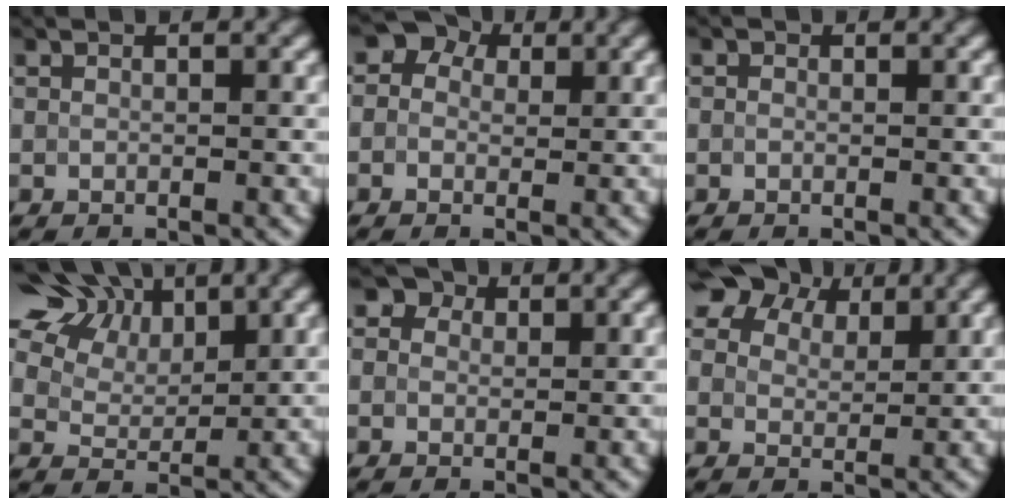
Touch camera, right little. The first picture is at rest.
{"total": 10.0, "force": [3.8, 8.3, 4.1], "torque": [-0.123, 0.040, 0.033]}
{"total": 1.0, "force": [0.5, 0.7, 0.4], "torque": [-0.008, 0.007, -0.003]}
{"total": 12.9, "force": [7.4, 7.9, 7.0], "torque": [-0.161, 0.036, 0.136]}
{"total": 6.0, "force": [3.2, 4.5, 2.5], "torque": [-0.078, 0.021, 0.030]}
{"total": 8.9, "force": [5.6, 5.4, 4.3], "torque": [-0.109, 0.015, 0.101]}